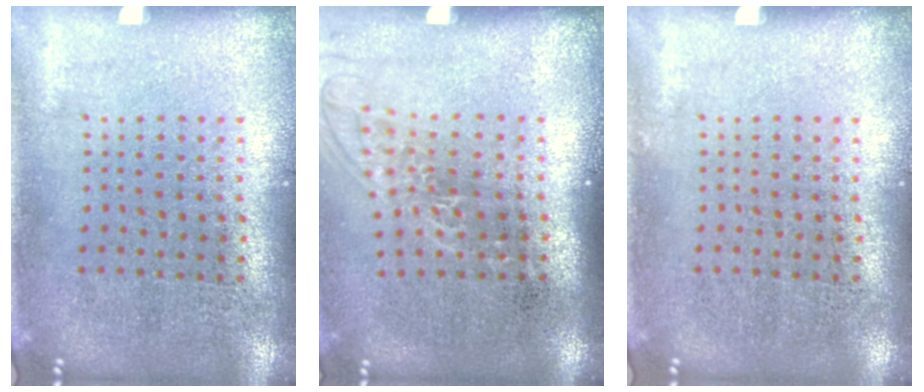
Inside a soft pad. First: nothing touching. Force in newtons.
{"total": 1.3, "press": 1.0, "slide": 0.7}
{"total": 0.0}